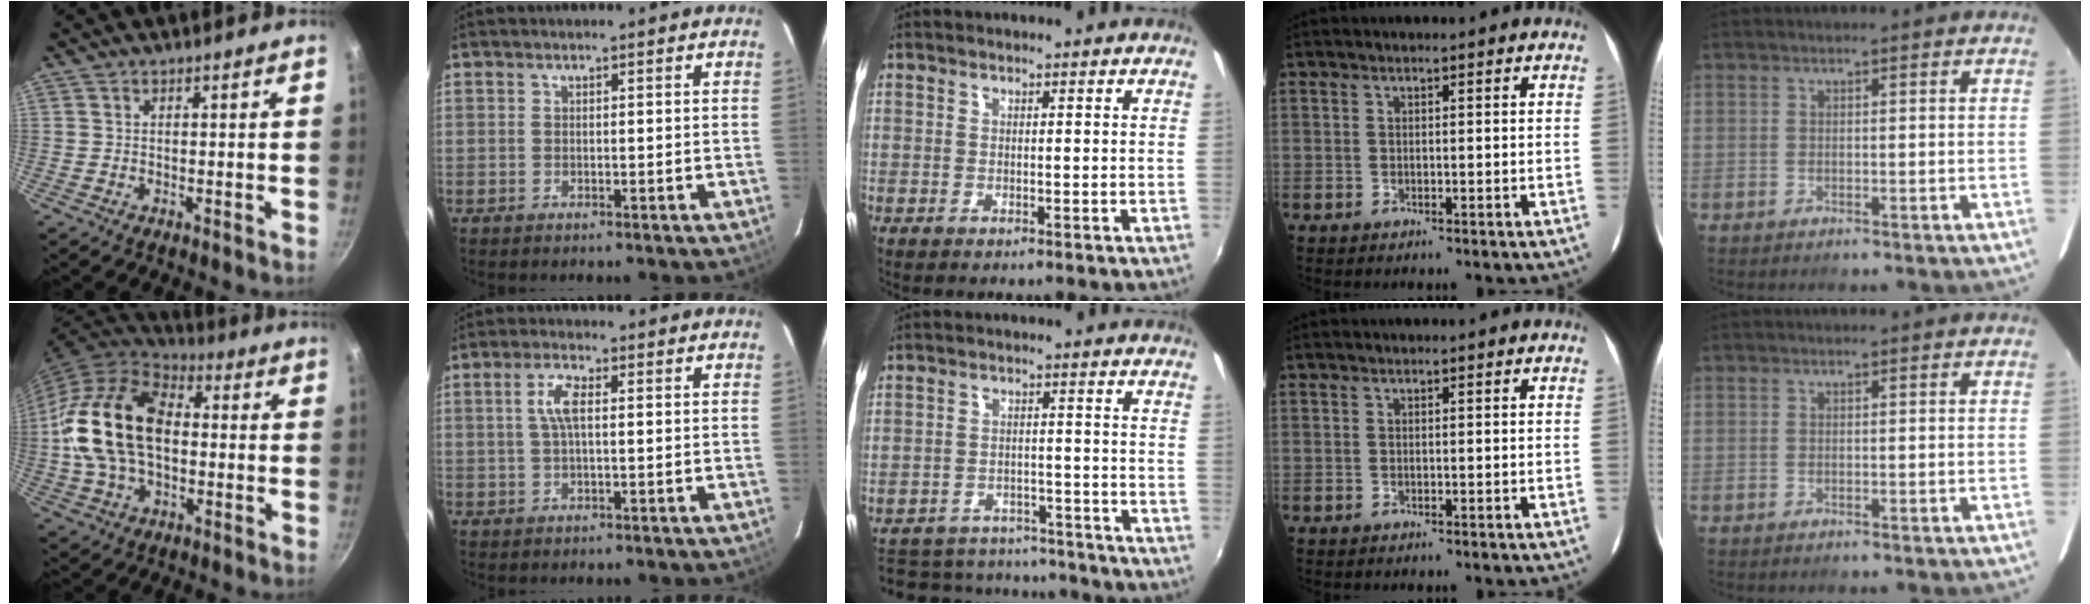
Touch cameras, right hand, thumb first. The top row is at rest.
{"thumb": {"total": 21.2, "force": [-0.2, 13.9, 16.0], "torque": [-0.289, 0.036, -0.012]}, "index": {"total": 4.3, "force": [0.7, 1.4, 4.0], "torque": [-0.081, 0.008, 0.014]}, "middle": {"total": 18.7, "force": [-15.4, 8.3, 6.5], "torque": [-0.157, 0.022, -0.193]}}